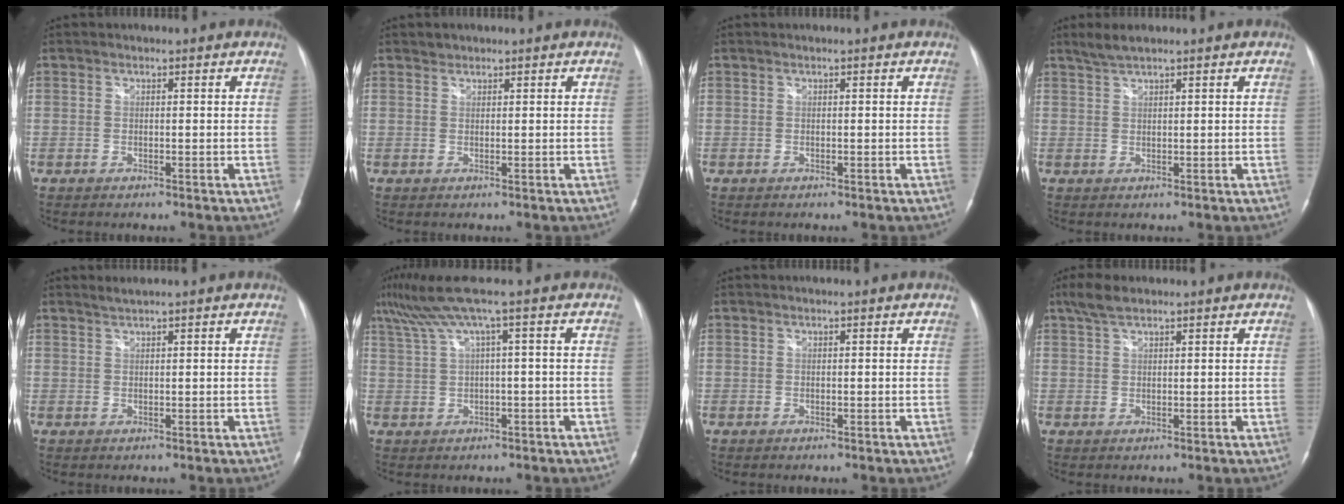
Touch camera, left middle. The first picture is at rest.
{"total": 0.9, "force": [0.8, 0.5, 0.0], "torque": [0.004, 0.003, 0.010]}
{"total": 0.0}
{"total": 2.5, "force": [2.1, 0.2, 1.2], "torque": [-0.032, 0.007, 0.044]}
{"total": 1.0, "force": [0.9, -0.3, 0.4], "torque": [-0.009, 0.004, 0.022]}
{"total": 6.3, "force": [3.0, -1.1, 5.4], "torque": [-0.113, 0.040, 0.064]}
{"total": 0.0}
{"total": 3.4, "force": [2.6, 1.0, 2.0], "torque": [-0.050, 0.013, 0.053]}